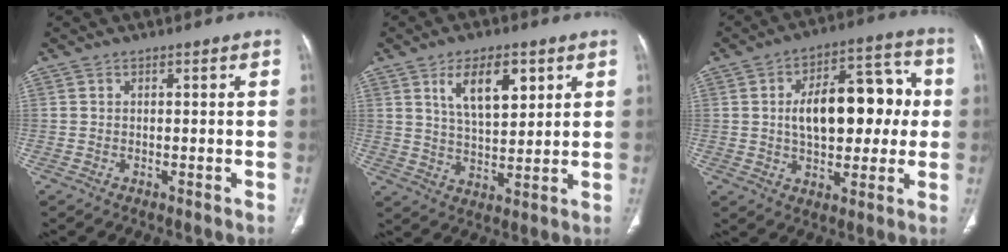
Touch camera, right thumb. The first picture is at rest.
{"total": 10.7, "force": [4.7, 5.1, 8.1], "torque": [-0.113, -0.022, 0.087]}
{"total": 17.9, "force": [1.4, 10.0, 14.8], "torque": [-0.186, 0.035, 0.023]}